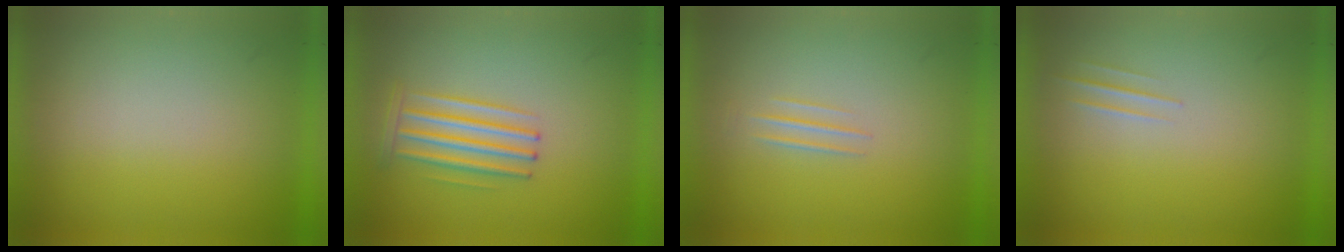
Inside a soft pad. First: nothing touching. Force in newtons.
{"total": 2.9}
{"total": 1.0}
{"total": 1.2}